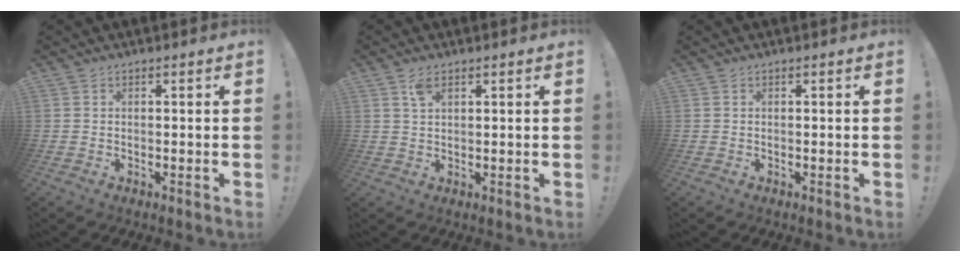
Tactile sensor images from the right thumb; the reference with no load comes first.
{"total": 3.4, "force": [1.8, 1.6, 2.4], "torque": [-0.042, -0.002, 0.031]}
{"total": 0.0}